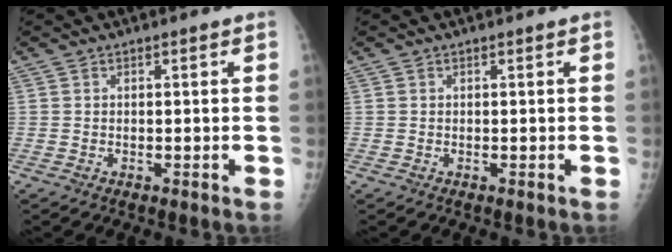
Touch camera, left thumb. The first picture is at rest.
{"total": 0.0}